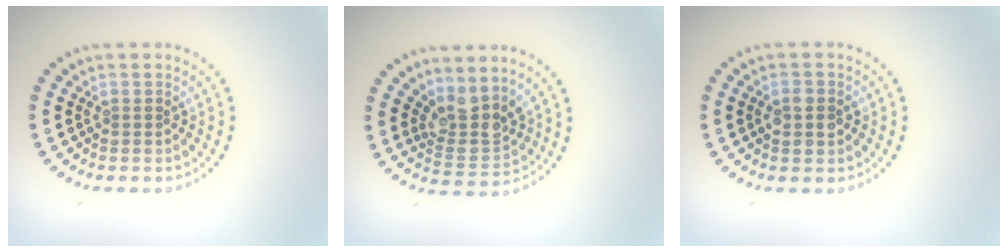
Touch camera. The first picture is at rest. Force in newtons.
{"total": 3.5, "press": 2.6, "slide": 2.3}
{"total": 2.1, "press": 2.1, "slide": 0.4}